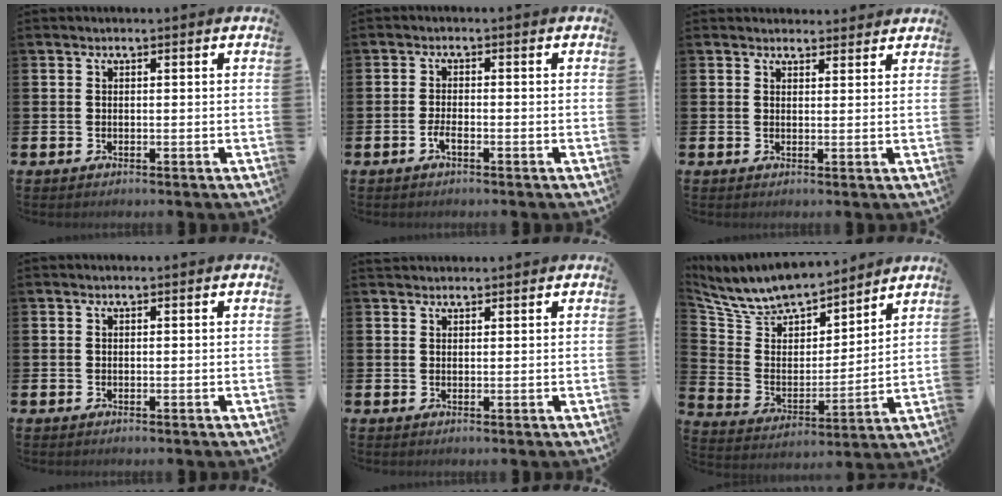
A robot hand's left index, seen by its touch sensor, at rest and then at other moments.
{"total": 1.6, "force": [-1.0, 0.4, 1.2], "torque": [-0.030, 0.002, -0.017]}
{"total": 2.2, "force": [2.1, 0.6, -0.2], "torque": [0.008, -0.008, 0.038]}
{"total": 0.0}
{"total": 1.4, "force": [1.3, 0.4, -0.1], "torque": [0.009, -0.002, 0.024]}
{"total": 9.5, "force": [9.1, 2.2, 1.6], "torque": [-0.090, -0.068, 0.161]}